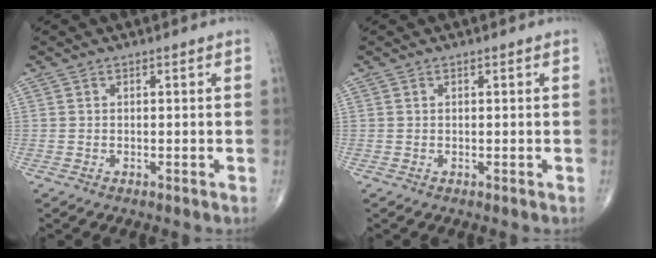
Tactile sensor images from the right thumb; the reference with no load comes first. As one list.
[{"total": 0.0}]